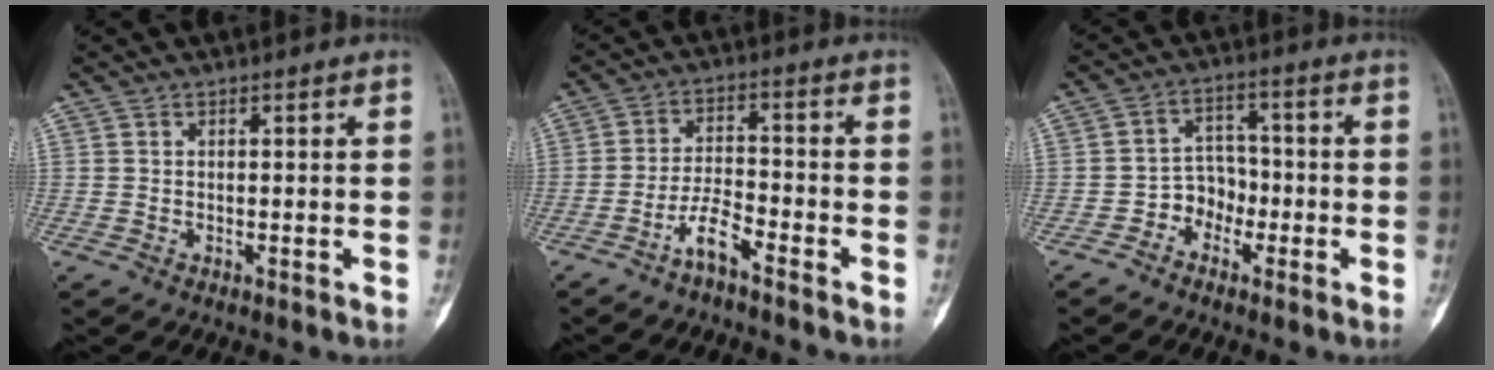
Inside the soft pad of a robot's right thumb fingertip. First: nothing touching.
{"total": 5.0, "force": [-3.7, 1.1, 3.2], "torque": [-0.062, 0.031, -0.073]}
{"total": 5.2, "force": [-2.6, 4.2, 1.7], "torque": [0.005, 0.028, -0.056]}